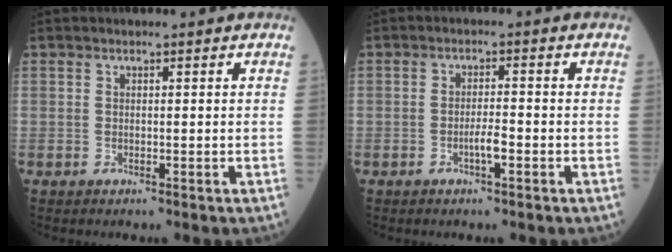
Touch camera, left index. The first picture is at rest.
{"total": 2.3, "force": [-1.3, 0.2, 2.0], "torque": [-0.034, -0.002, -0.025]}